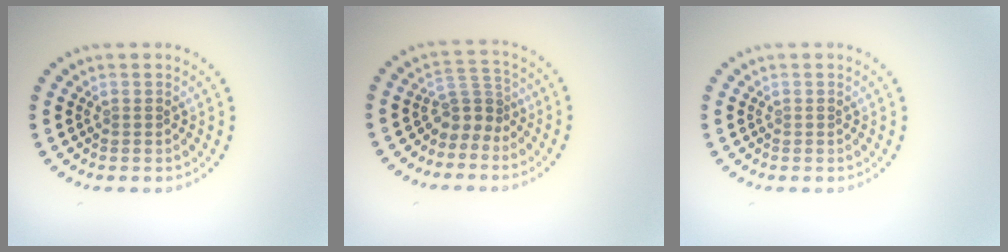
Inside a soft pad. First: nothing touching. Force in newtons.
{"total": 2.7, "press": 1.8, "slide": 2.0}
{"total": 0.0}